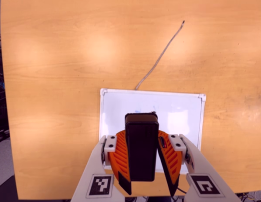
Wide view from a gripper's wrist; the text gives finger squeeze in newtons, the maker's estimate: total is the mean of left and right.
{"total": 9.8, "left": 8.9, "right": 10.6}